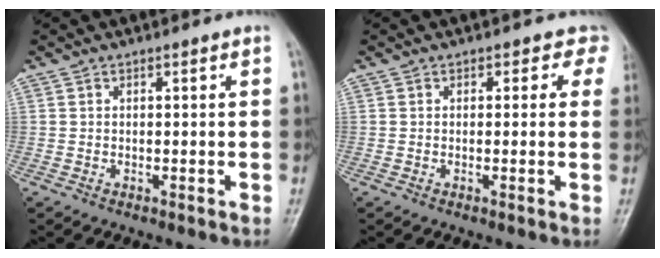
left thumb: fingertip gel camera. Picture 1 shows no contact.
{"total": 2.8, "force": [1.4, 2.1, 1.0], "torque": [0.024, -0.004, -0.004]}